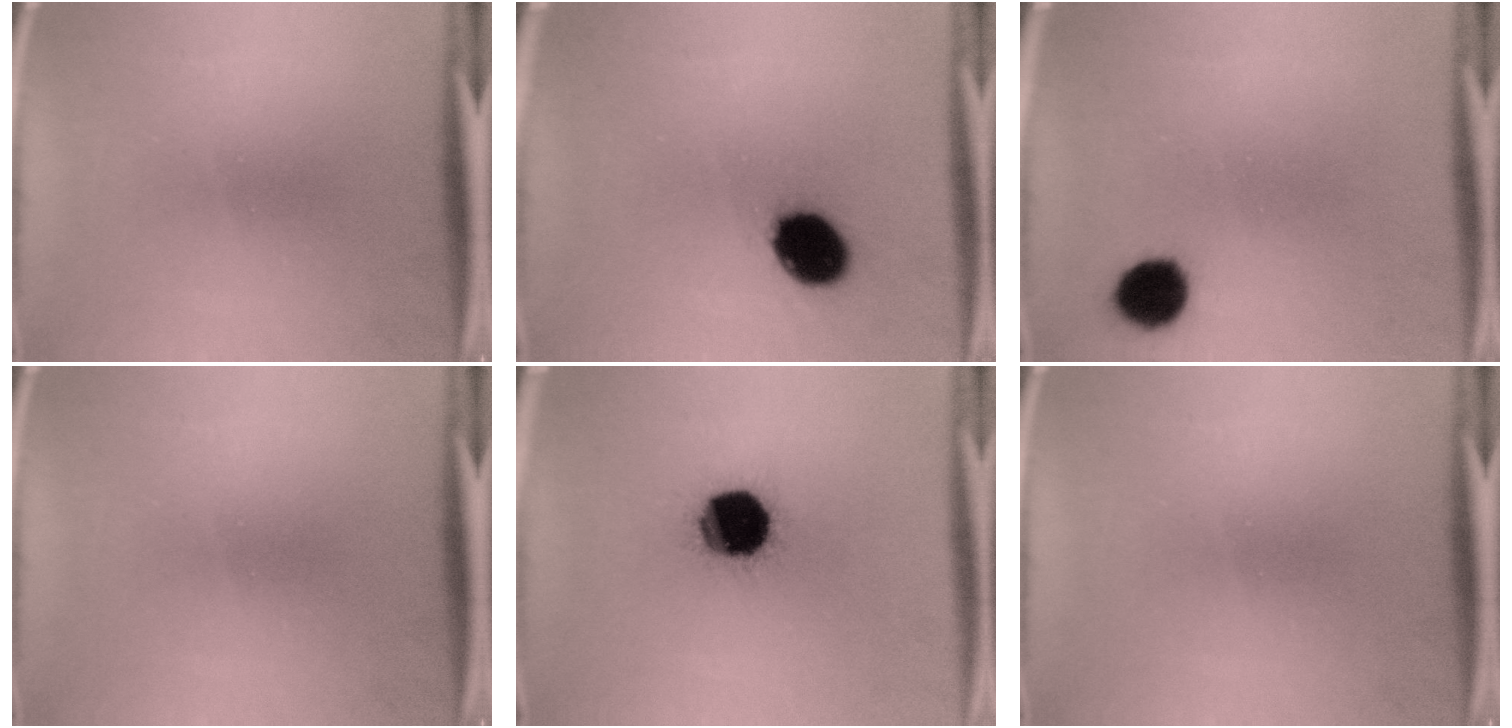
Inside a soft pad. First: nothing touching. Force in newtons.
{"total": 11.5}
{"total": 6.9}
{"total": 0.0}
{"total": 18.1}
{"total": 0.0}